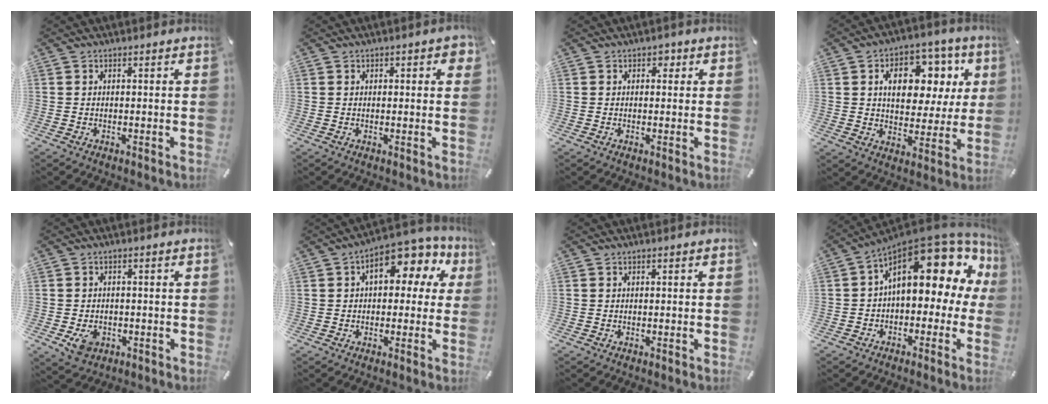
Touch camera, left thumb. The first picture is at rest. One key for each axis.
{"total": 1.9, "fx": 0.4, "fy": 1.0, "fz": 1.6, "tx": -0.015, "ty": 0.000, "tz": 0.003}
{"total": 1.7, "fx": 0.5, "fy": 1.4, "fz": 0.8, "tx": -0.002, "ty": 0.002, "tz": 0.002}
{"total": 14.5, "fx": 4.8, "fy": 10.0, "fz": 9.4, "tx": -0.130, "ty": -0.015, "tz": 0.082}
{"total": 4.8, "fx": -1.5, "fy": 3.7, "fz": 2.6, "tx": -0.039, "ty": -0.001, "tz": -0.029}
{"total": 11.3, "fx": 4.2, "fy": 6.5, "fz": 8.3, "tx": -0.112, "ty": -0.017, "tz": 0.067}
{"total": 0.0}
{"total": 18.6, "fx": 7.1, "fy": 9.7, "fz": 14.1, "tx": -0.205, "ty": -0.053, "tz": 0.119}